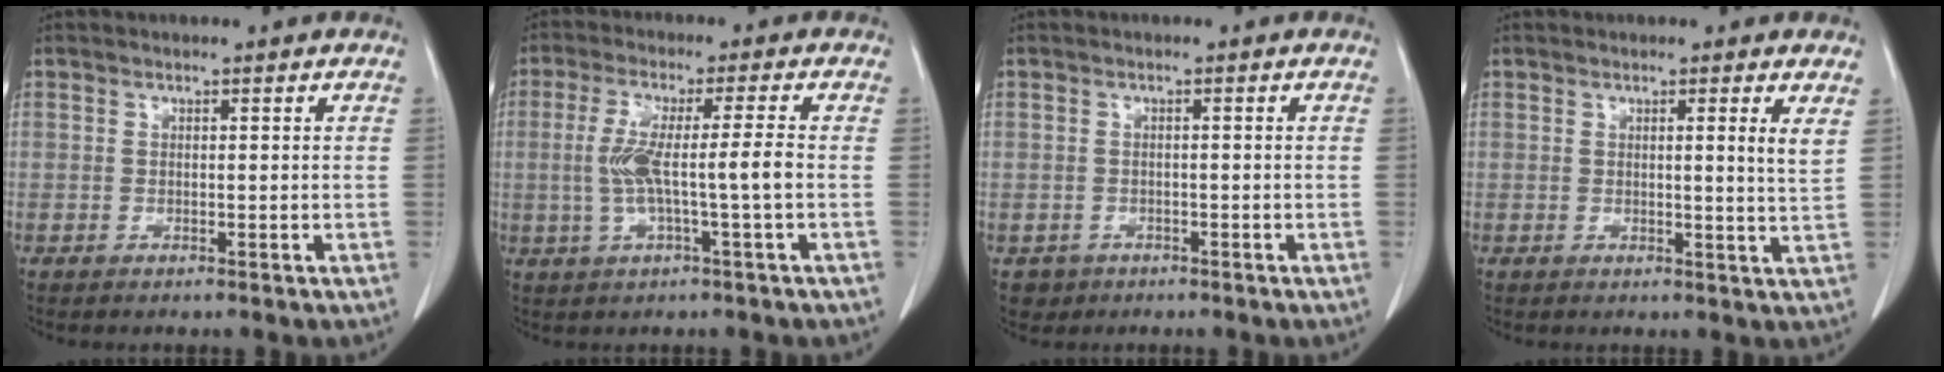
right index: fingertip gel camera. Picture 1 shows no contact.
{"total": 7.5, "force": [-0.8, -0.4, 7.5], "torque": [-0.151, 0.007, -0.013]}
{"total": 2.1, "force": [-1.0, 1.8, 0.0], "torque": [-0.005, 0.005, -0.012]}
{"total": 2.9, "force": [1.4, -0.6, 2.4], "torque": [-0.036, -0.011, 0.015]}